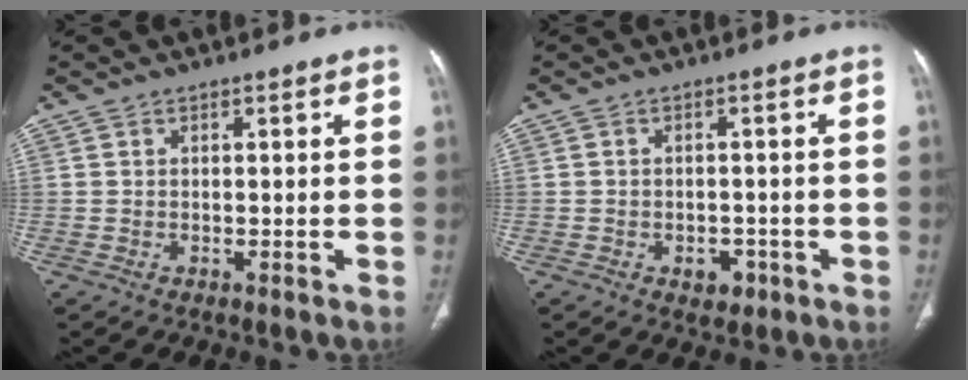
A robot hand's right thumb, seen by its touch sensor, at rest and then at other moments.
{"total": 3.3, "force": [-1.5, 2.3, 1.8], "torque": [-0.011, 0.006, -0.015]}